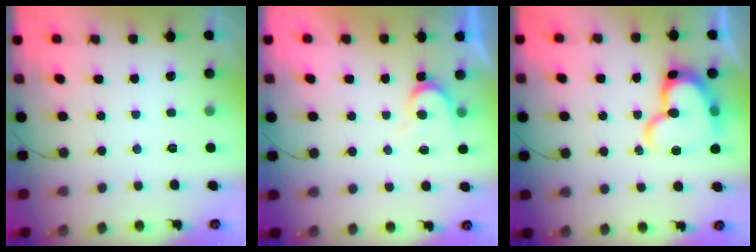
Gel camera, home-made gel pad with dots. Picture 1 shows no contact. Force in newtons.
{"total": 6.9, "press": 6.9, "slide": 0.4}
{"total": 16.8, "press": 16.7, "slide": 1.9}